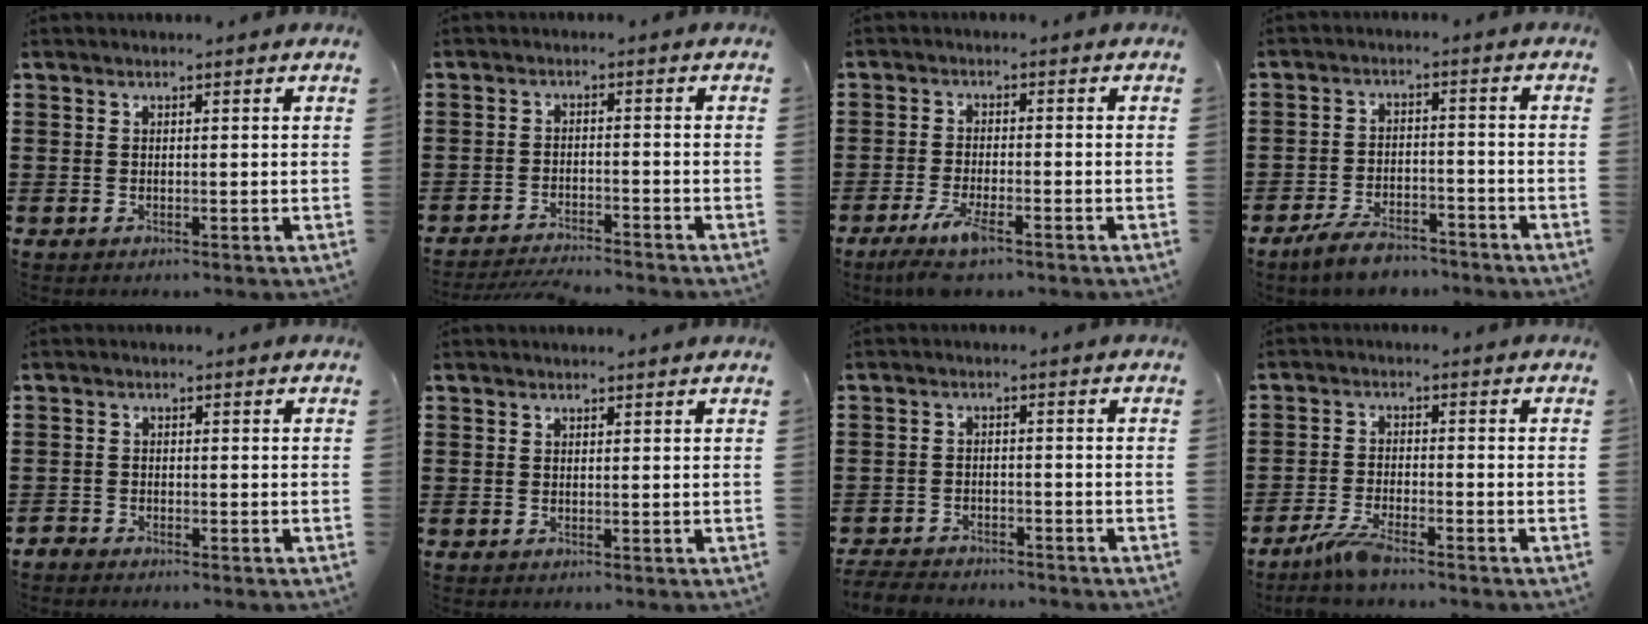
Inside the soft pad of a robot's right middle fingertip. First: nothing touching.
{"total": 3.2, "force": [-3.1, 0.1, 0.4], "torque": [-0.012, 0.001, -0.066]}
{"total": 5.3, "force": [-3.6, 0.9, 3.8], "torque": [-0.087, -0.016, -0.068]}
{"total": 5.3, "force": [-4.7, 1.3, 2.0], "torque": [-0.046, 0.006, -0.094]}
{"total": 1.7, "force": [-1.6, 0.2, -0.1], "torque": [-0.003, 0.001, -0.036]}
{"total": 0.0}
{"total": 3.8, "force": [-3.7, 0.5, 0.4], "torque": [-0.015, 0.000, -0.080]}
{"total": 4.9, "force": [-4.0, 0.6, 2.9], "torque": [-0.081, -0.013, -0.082]}